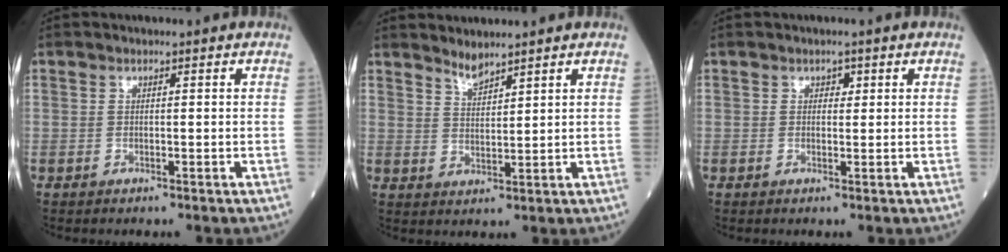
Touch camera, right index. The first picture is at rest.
{"total": 2.7, "force": [2.6, 0.0, 0.7], "torque": [-0.015, -0.006, 0.052]}
{"total": 1.0, "force": [0.4, 0.8, 0.5], "torque": [-0.001, 0.000, 0.004]}